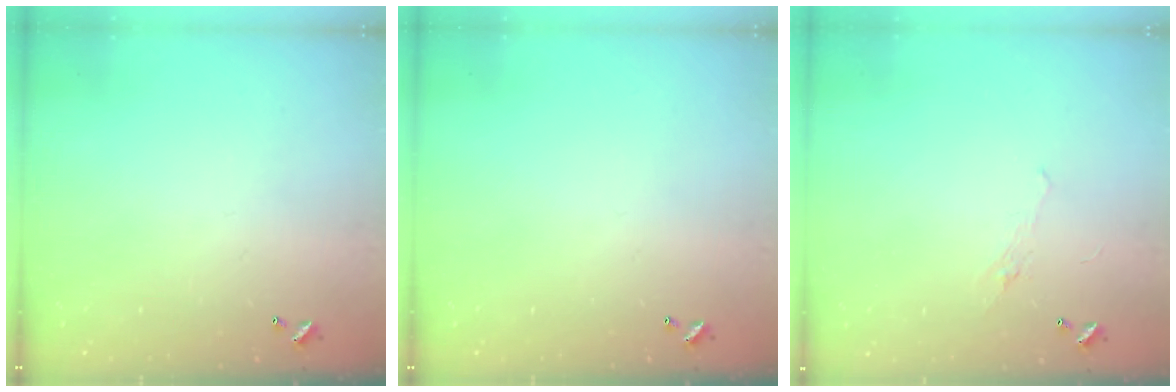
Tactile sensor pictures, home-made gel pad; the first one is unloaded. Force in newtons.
{"total": 0.0}
{"total": 0.9, "press": 0.5, "slide": 0.7}